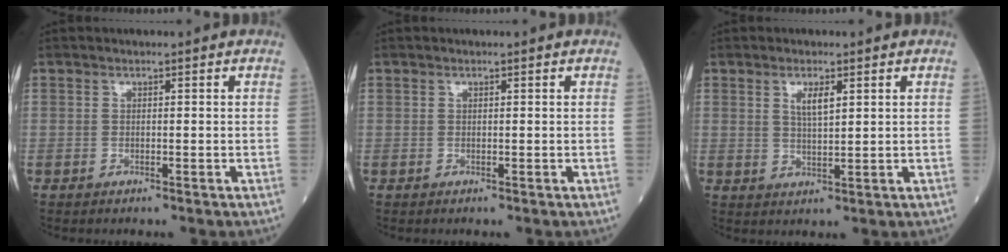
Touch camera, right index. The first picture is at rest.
{"total": 0.0}
{"total": 3.2, "force": [1.4, 0.7, 2.8], "torque": [-0.055, 0.001, 0.027]}